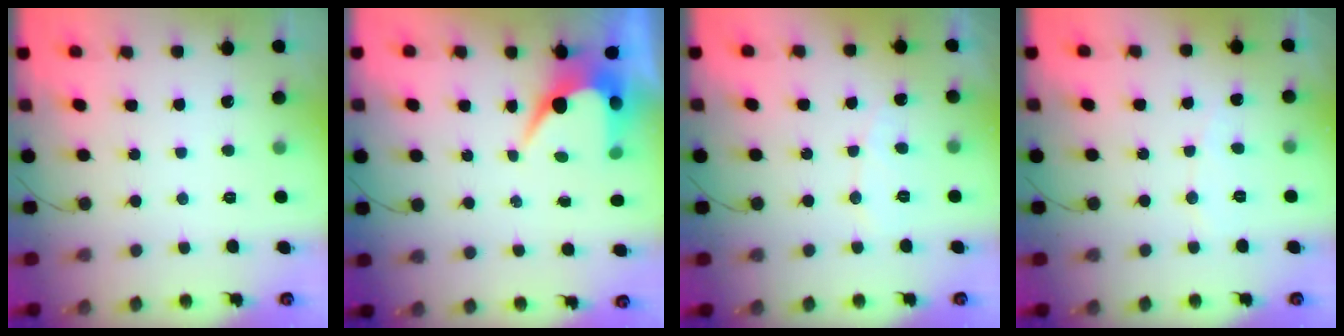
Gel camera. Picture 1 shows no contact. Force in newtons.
{"total": 6.7, "press": 6.7, "slide": 0.3}
{"total": 5.2, "press": 5.2, "slide": 0.2}
{"total": 3.0, "press": 3.0, "slide": 0.3}